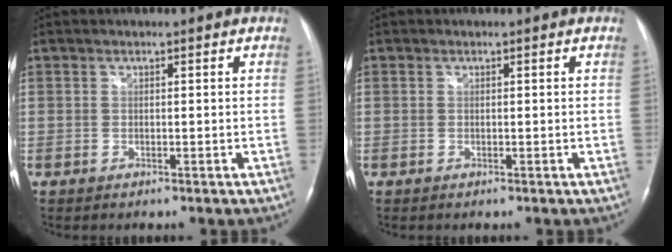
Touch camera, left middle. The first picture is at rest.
{"total": 0.0}